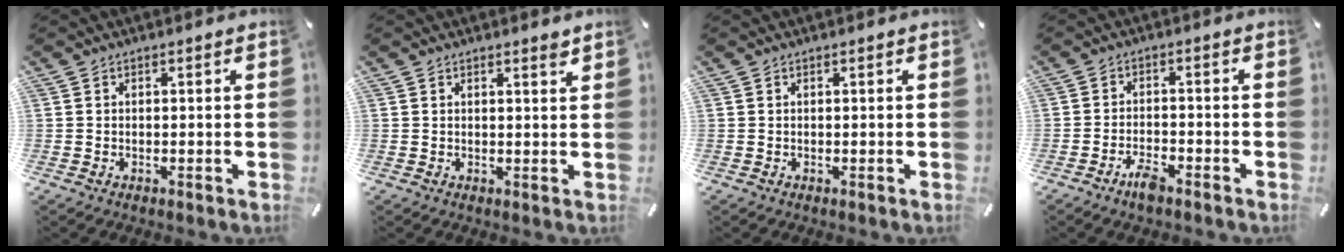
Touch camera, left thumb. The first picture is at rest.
{"total": 1.4, "force": [1.2, 0.1, 0.7], "torque": [-0.007, -0.006, 0.020]}
{"total": 0.0}
{"total": 4.3, "force": [-3.4, 1.4, 2.3], "torque": [-0.056, 0.011, -0.068]}